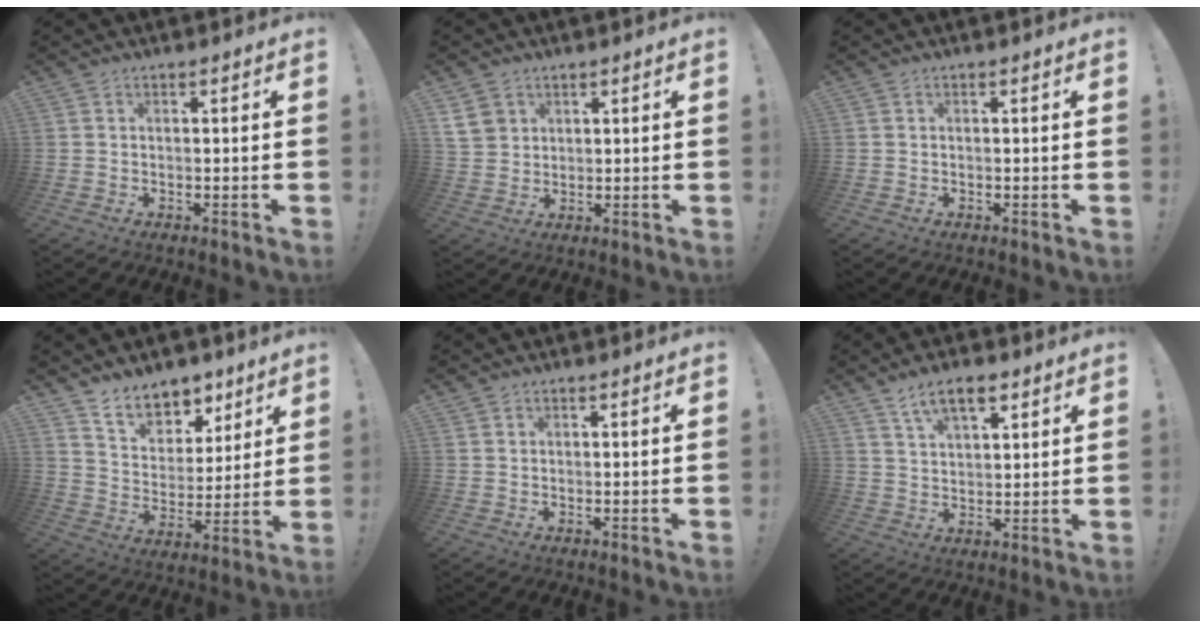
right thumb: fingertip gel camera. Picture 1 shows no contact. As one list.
[{"total": 6.7, "force": [3.4, 5.2, 2.6], "torque": [-0.049, -0.010, 0.068]}, {"total": 0.0}, {"total": 11.4, "force": [9.1, 6.4, 2.8], "torque": [-0.046, -0.067, 0.174]}, {"total": 0.6, "force": [0.5, 0.4, 0.0], "torque": [0.000, -0.001, 0.009]}, {"total": 8.3, "force": [5.2, 3.7, 5.3], "torque": [-0.088, -0.017, 0.094]}]